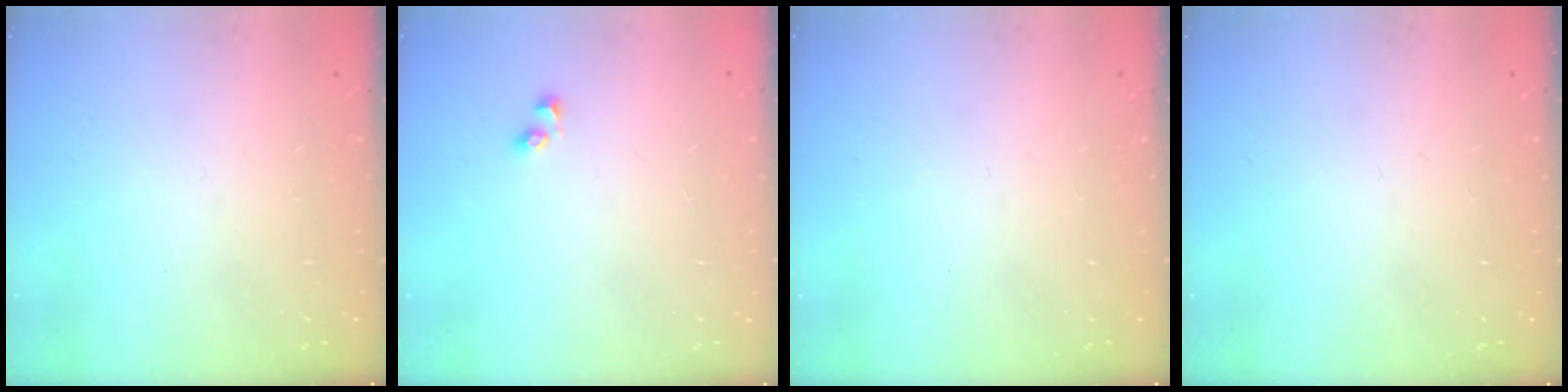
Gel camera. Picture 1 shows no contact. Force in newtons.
{"total": 2.5, "press": 2.2, "slide": 1.3}
{"total": 0.0}
{"total": 0.0}